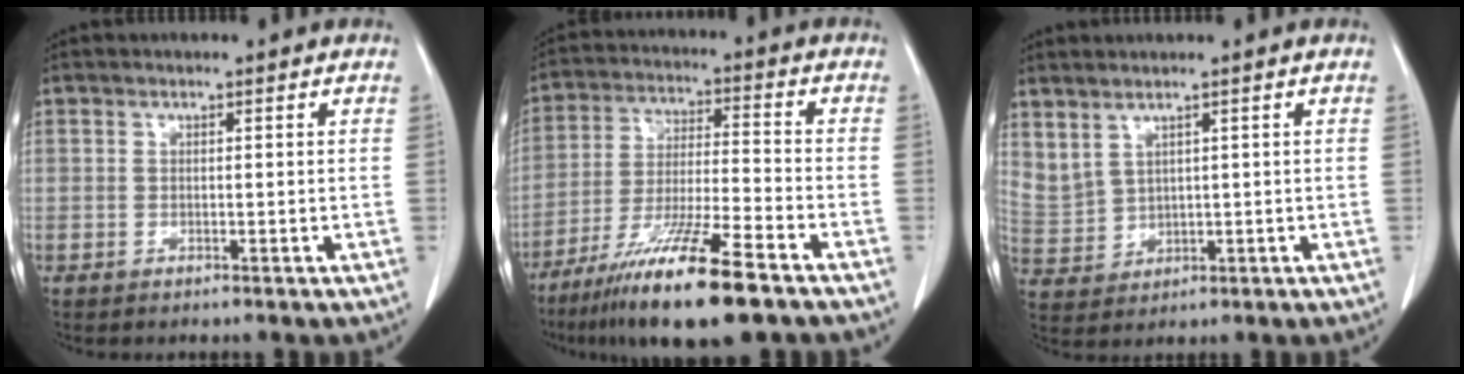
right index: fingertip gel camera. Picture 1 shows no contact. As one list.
[{"total": 15.3, "force": [-10.0, 0.7, 11.5], "torque": [-0.225, -0.044, -0.181]}, {"total": 5.9, "force": [4.1, 3.4, 2.7], "torque": [-0.067, 0.004, 0.107]}]